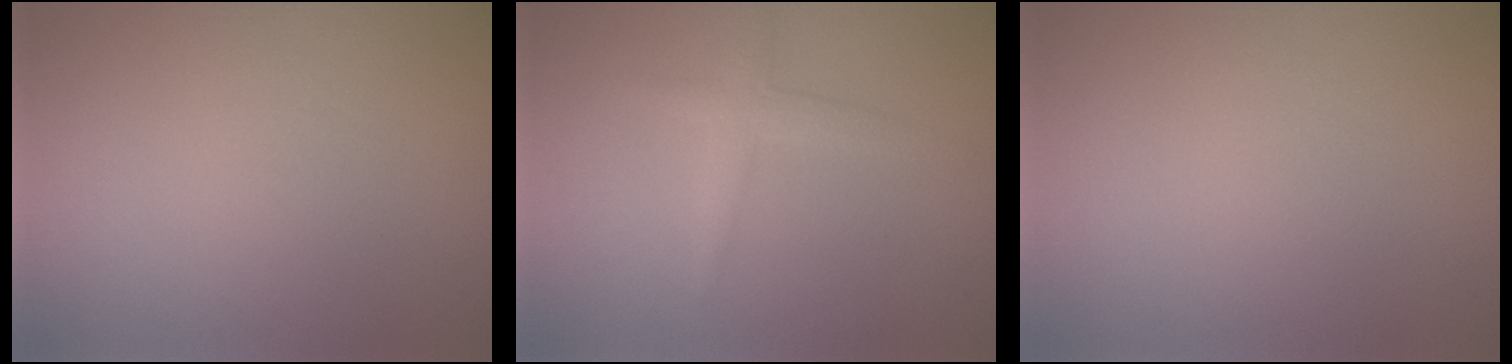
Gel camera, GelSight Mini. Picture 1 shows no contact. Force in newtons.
{"total": 2.3, "press": 2.3, "slide": 0.1}
{"total": 0.0}